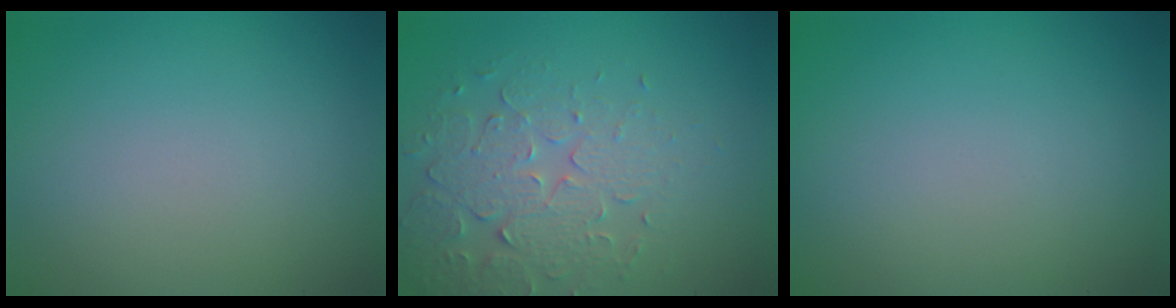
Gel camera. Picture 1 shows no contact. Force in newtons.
{"total": 4.0, "press": 3.7, "slide": 1.4}
{"total": 0.0}